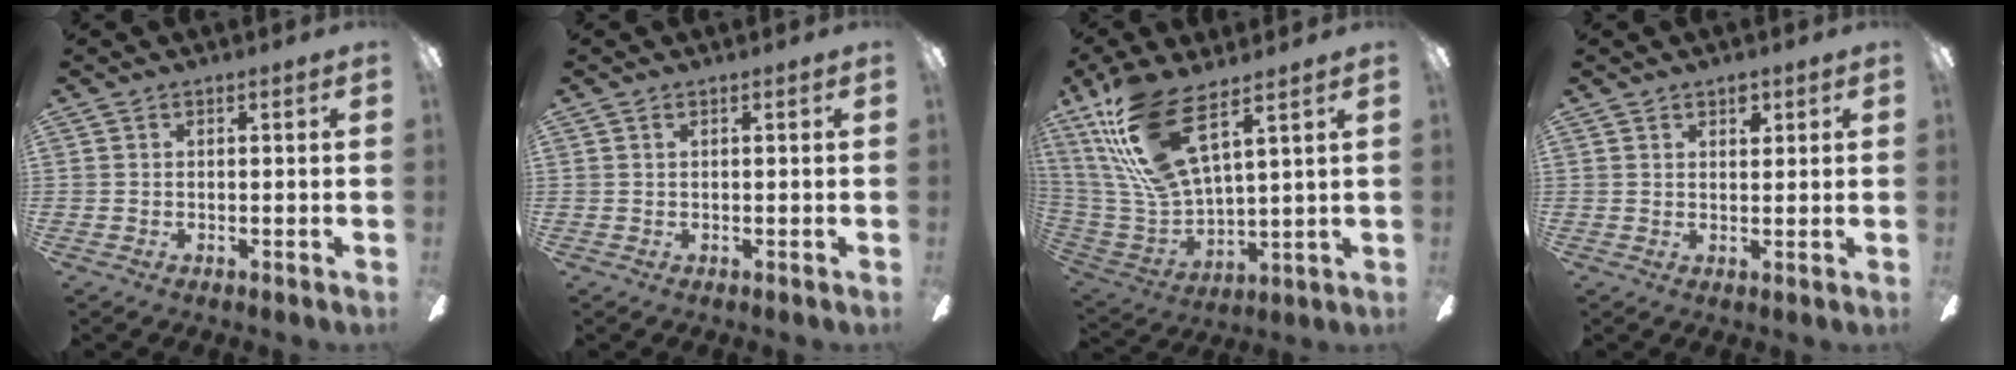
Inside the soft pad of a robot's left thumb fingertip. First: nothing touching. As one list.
[{"total": 0.5, "force": [0.2, 0.2, 0.4], "torque": [-0.010, 0.003, 0.003]}, {"total": 19.9, "force": [12.3, 6.6, 14.1], "torque": [-0.326, -0.057, 0.214]}, {"total": 3.0, "force": [2.0, 1.7, 1.4], "torque": [-0.006, -0.007, 0.031]}]